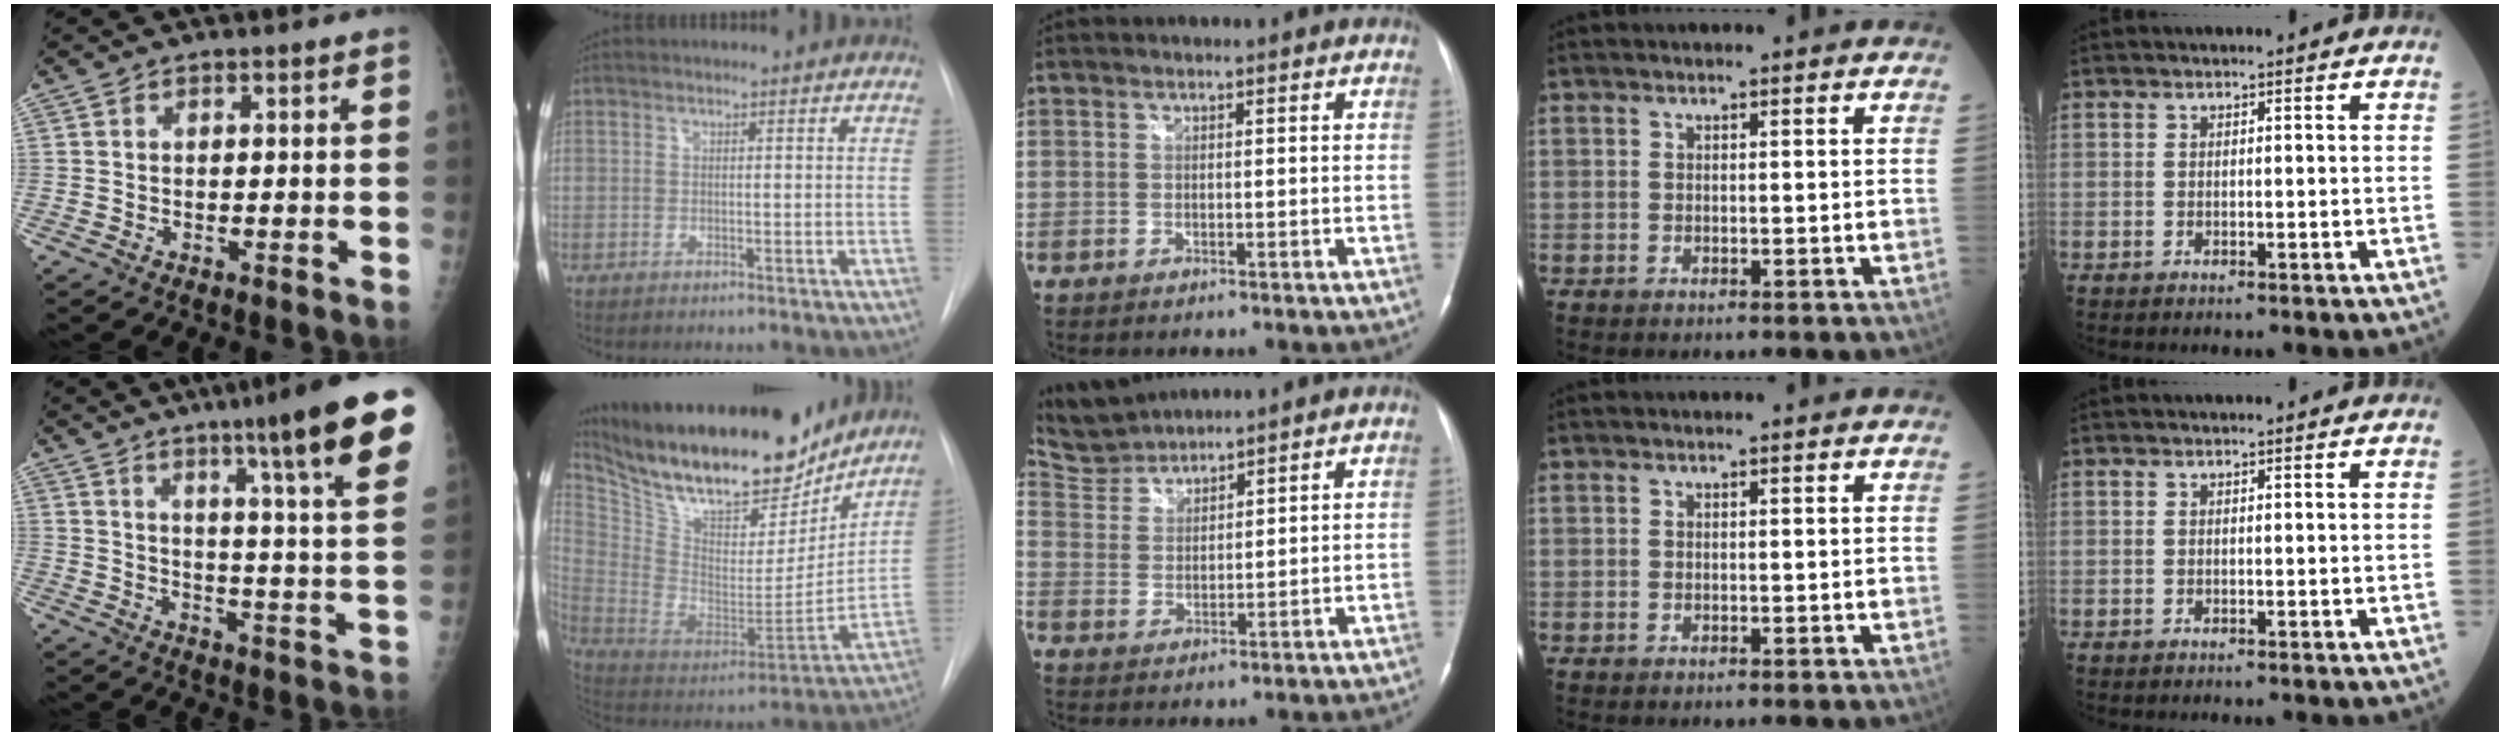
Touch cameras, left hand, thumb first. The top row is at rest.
{"thumb": {"total": 21.3, "force": [13.2, 1.0, 16.8], "torque": [-0.216, -0.057, 0.172]}, "index": {"total": 28.4, "force": [23.1, 8.4, 14.3], "torque": [-0.265, -0.012, 0.364]}, "middle": {"total": 6.9, "force": [6.9, 0.5, 0.0], "torque": [-0.015, 0.015, 0.146]}}